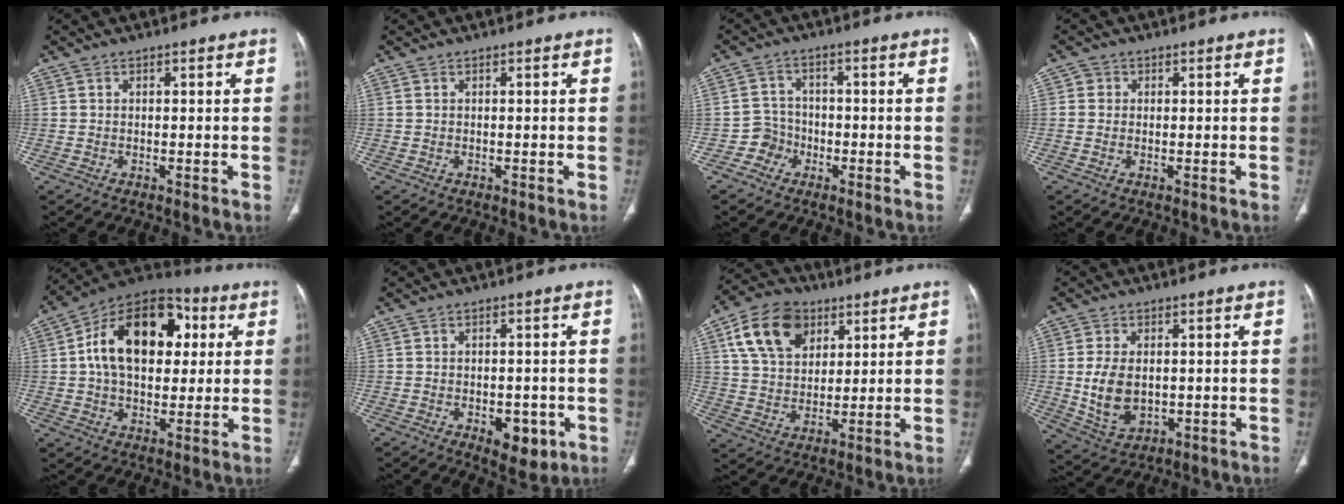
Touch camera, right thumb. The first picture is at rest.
{"total": 0.0}
{"total": 3.9, "force": [-2.0, 3.4, -0.1], "torque": [0.024, 0.017, -0.046]}
{"total": 1.4, "force": [0.2, 1.4, 0.3], "torque": [0.003, 0.003, 0.000]}
{"total": 20.8, "force": [4.1, 13.4, 15.4], "torque": [-0.221, 0.019, 0.058]}
{"total": 6.7, "force": [-2.4, 3.8, 5.0], "torque": [-0.044, 0.004, -0.019]}
{"total": 14.4, "force": [6.3, 10.0, 8.2], "torque": [-0.129, -0.010, 0.115]}
{"total": 9.0, "force": [0.0, 5.9, 6.8], "torque": [-0.120, -0.007, 0.014]}